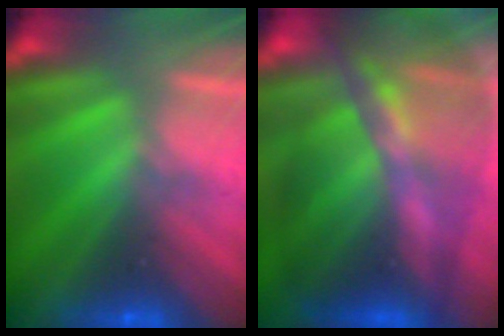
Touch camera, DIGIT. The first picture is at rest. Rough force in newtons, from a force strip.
{"total": 11.7}